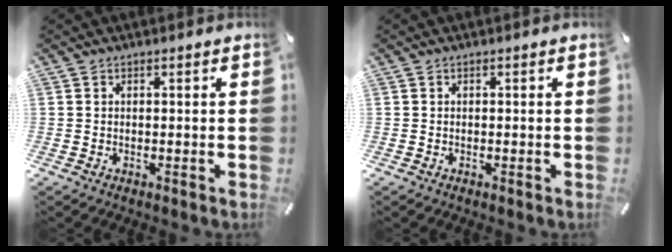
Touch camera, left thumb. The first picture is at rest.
{"total": 0.0}